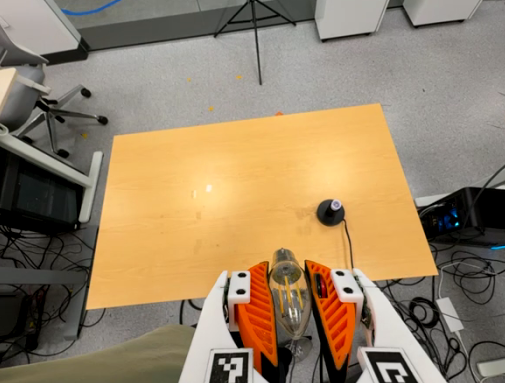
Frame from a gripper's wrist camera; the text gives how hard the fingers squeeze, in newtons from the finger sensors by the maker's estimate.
{"total": 19.3, "left": 20.2, "right": 18.4}